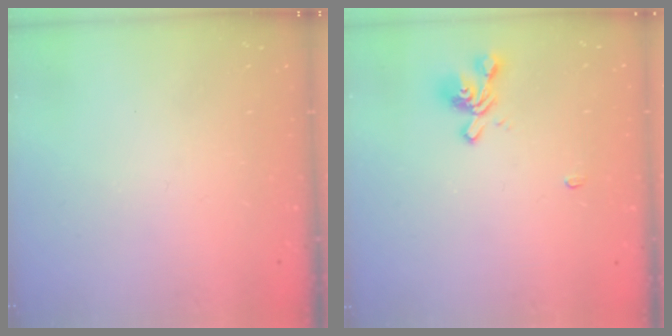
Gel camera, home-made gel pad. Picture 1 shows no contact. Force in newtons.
{"total": 1.6, "press": 1.1, "slide": 1.1}